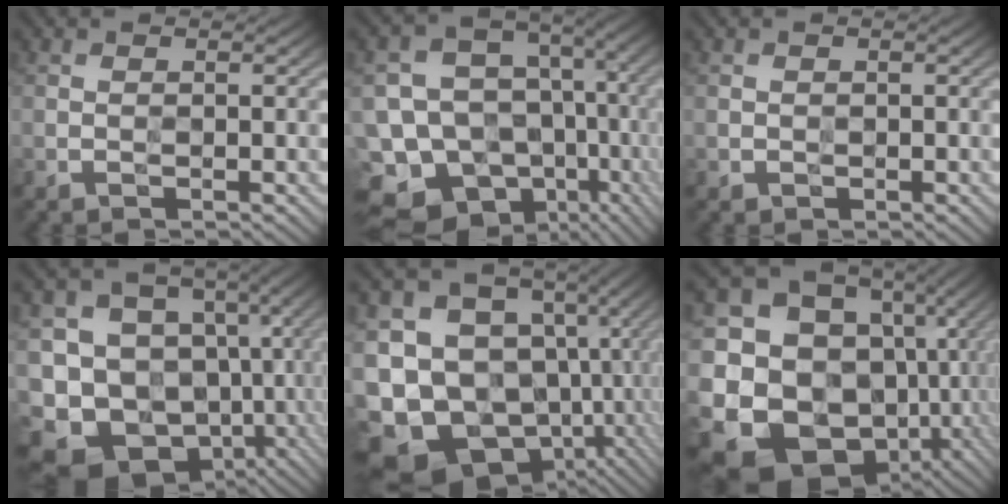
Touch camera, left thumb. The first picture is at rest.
{"total": 17.2, "force": [-8.4, 13.1, 7.3], "torque": [-0.189, -0.018, -0.099]}
{"total": 0.7, "force": [0.1, 0.7, 0.1], "torque": [-0.003, -0.006, 0.004]}
{"total": 17.9, "force": [-6.1, 14.7, 8.2], "torque": [-0.216, -0.004, -0.063]}
{"total": 20.2, "force": [-2.6, 16.4, 11.5], "torque": [-0.252, -0.037, -0.002]}
{"total": 20.5, "force": [-3.8, 17.1, 10.6], "torque": [-0.257, -0.035, -0.013]}